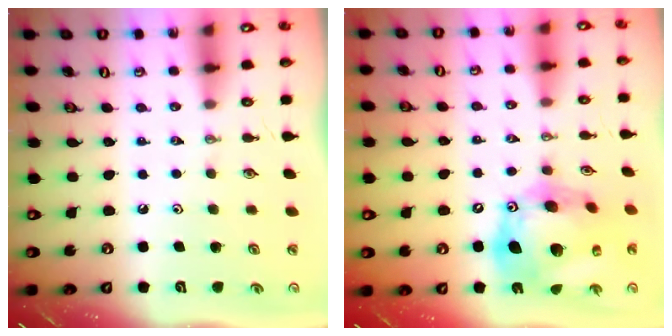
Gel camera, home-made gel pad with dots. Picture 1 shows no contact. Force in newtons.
{"total": 21.3, "press": 21.1, "slide": 2.5}